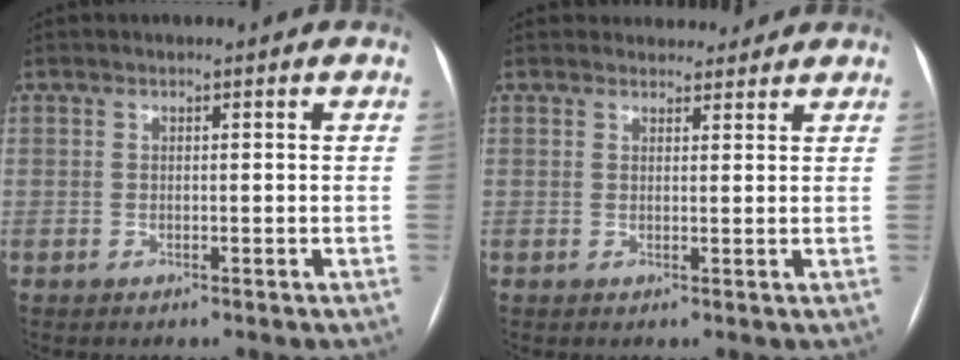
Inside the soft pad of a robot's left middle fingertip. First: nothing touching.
{"total": 3.5, "force": [3.2, 1.3, 0.0], "torque": [0.005, 0.008, 0.038]}